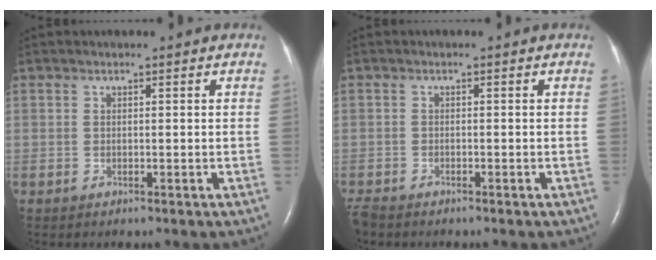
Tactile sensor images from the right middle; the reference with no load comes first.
{"total": 2.2, "force": [-2.0, 0.7, 0.5], "torque": [-0.014, -0.007, -0.034]}